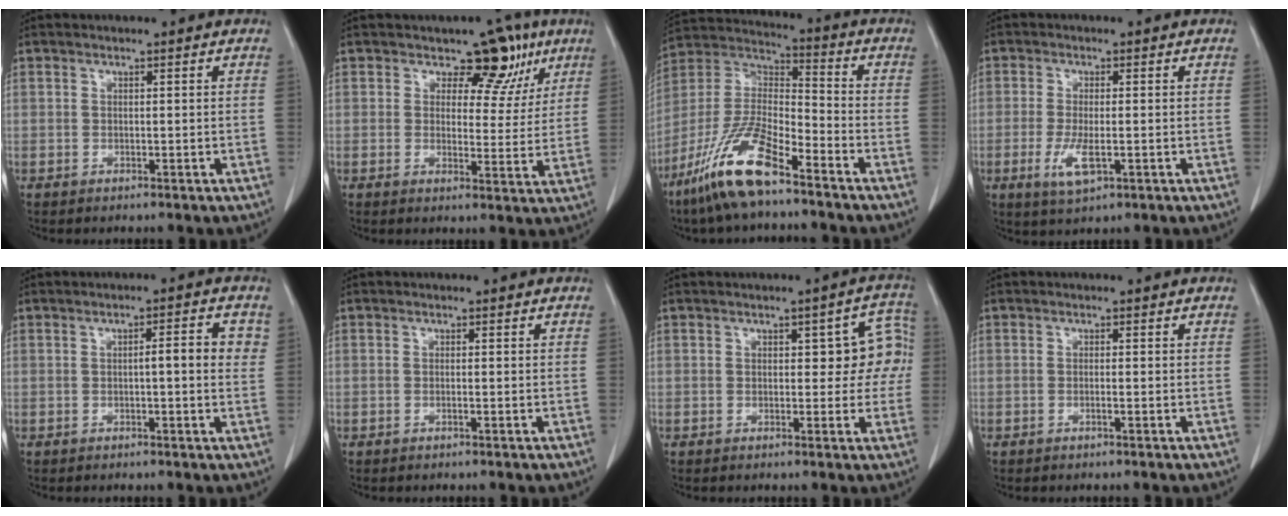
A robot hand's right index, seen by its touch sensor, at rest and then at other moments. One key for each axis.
{"total": 7.5, "fx": 4.7, "fy": 4.7, "fz": 3.6, "tx": -0.021, "ty": 0.000, "tz": 0.055}
{"total": 14.3, "fx": -9.5, "fy": 2.9, "fz": 10.3, "tx": -0.217, "ty": -0.009, "tz": -0.183}
{"total": 4.8, "fx": -1.5, "fy": 1.3, "fz": 4.4, "tx": -0.098, "ty": -0.012, "tz": -0.021}
{"total": 4.2, "fx": 0.5, "fy": 0.8, "fz": 4.1, "tx": -0.057, "ty": 0.010, "tz": 0.003}
{"total": 0.0}
{"total": 6.4, "fx": 0.8, "fy": 3.4, "fz": 5.4, "tx": -0.043, "ty": 0.031, "tz": 0.009}
{"total": 0.6, "fx": -0.2, "fy": -0.1, "fz": 0.5, "tx": -0.010, "ty": 0.001, "tz": -0.004}